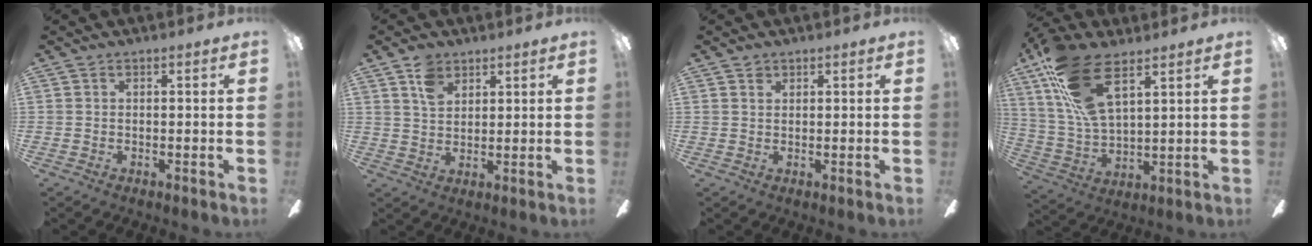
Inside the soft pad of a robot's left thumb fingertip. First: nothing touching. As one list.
[{"total": 6.3, "force": [3.8, 4.0, 3.0], "torque": [-0.054, 0.002, 0.070]}, {"total": 1.4, "force": [0.9, 0.9, 0.4], "torque": [-0.011, 0.001, 0.017]}, {"total": 17.1, "force": [9.8, 7.0, 12.1], "torque": [-0.259, -0.040, 0.175]}]